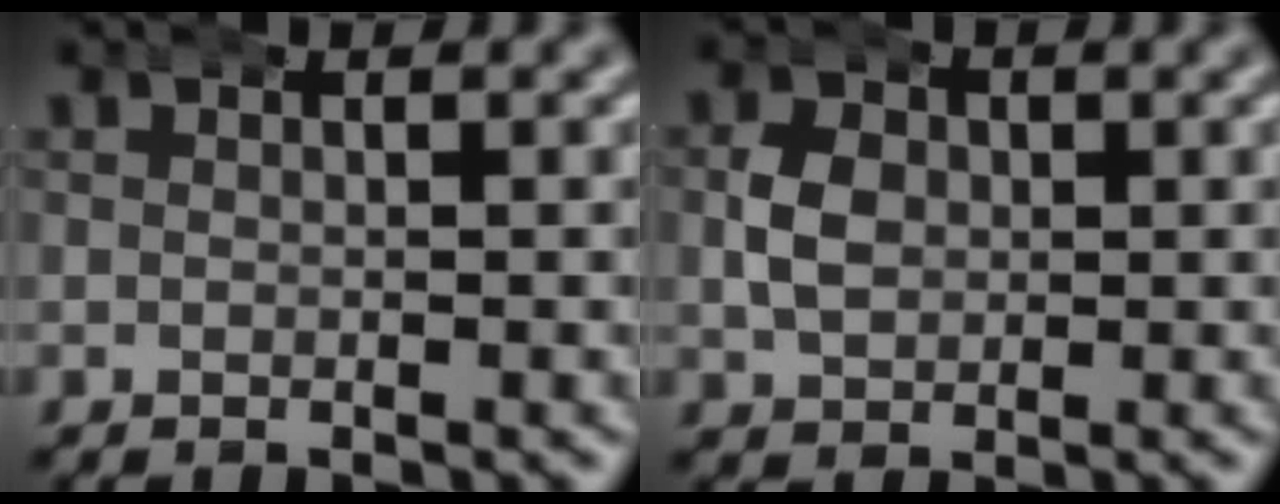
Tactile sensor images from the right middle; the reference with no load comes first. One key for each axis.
{"total": 2.7, "fx": 0.1, "fy": 2.2, "fz": 1.7, "tx": -0.032, "ty": 0.000, "tz": 0.006}